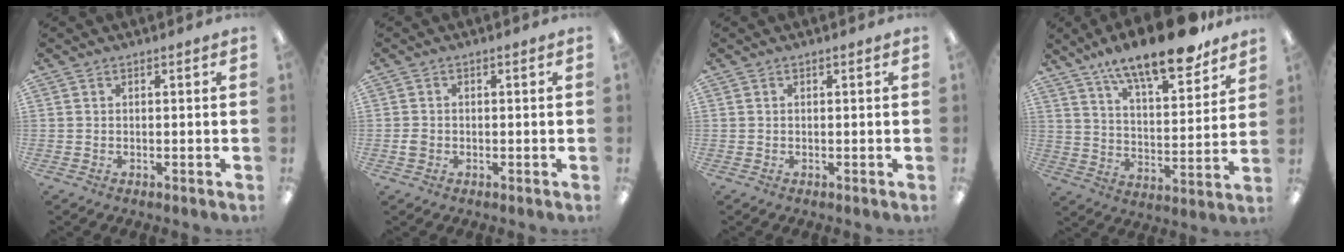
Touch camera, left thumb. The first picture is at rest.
{"total": 1.6, "force": [-0.4, 1.4, 0.8], "torque": [-0.014, 0.004, -0.009]}
{"total": 0.0}
{"total": 17.3, "force": [14.1, 4.3, 9.1], "torque": [-0.148, -0.088, 0.237]}